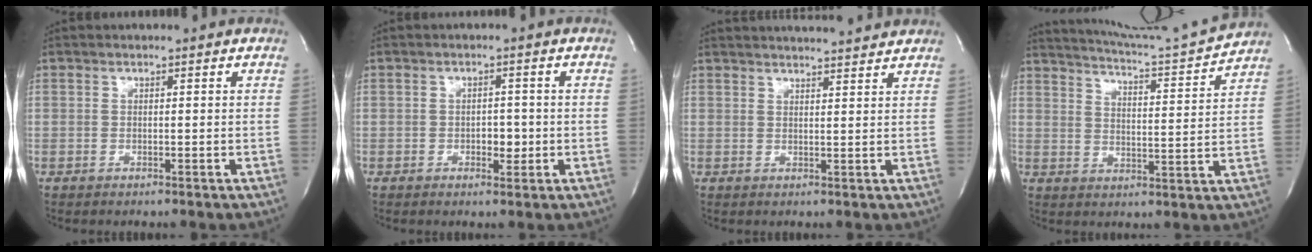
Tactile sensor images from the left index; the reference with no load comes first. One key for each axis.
{"total": 2.4, "fx": -0.6, "fy": 1.4, "fz": 1.8, "tx": -0.023, "ty": 0.003, "tz": -0.005}
{"total": 10.6, "fx": 10.1, "fy": 0.6, "fz": 3.2, "tx": -0.053, "ty": 0.018, "tz": 0.129}
{"total": 13.0, "fx": 12.6, "fy": -2.2, "fz": 2.6, "tx": -0.052, "ty": -0.043, "tz": 0.182}